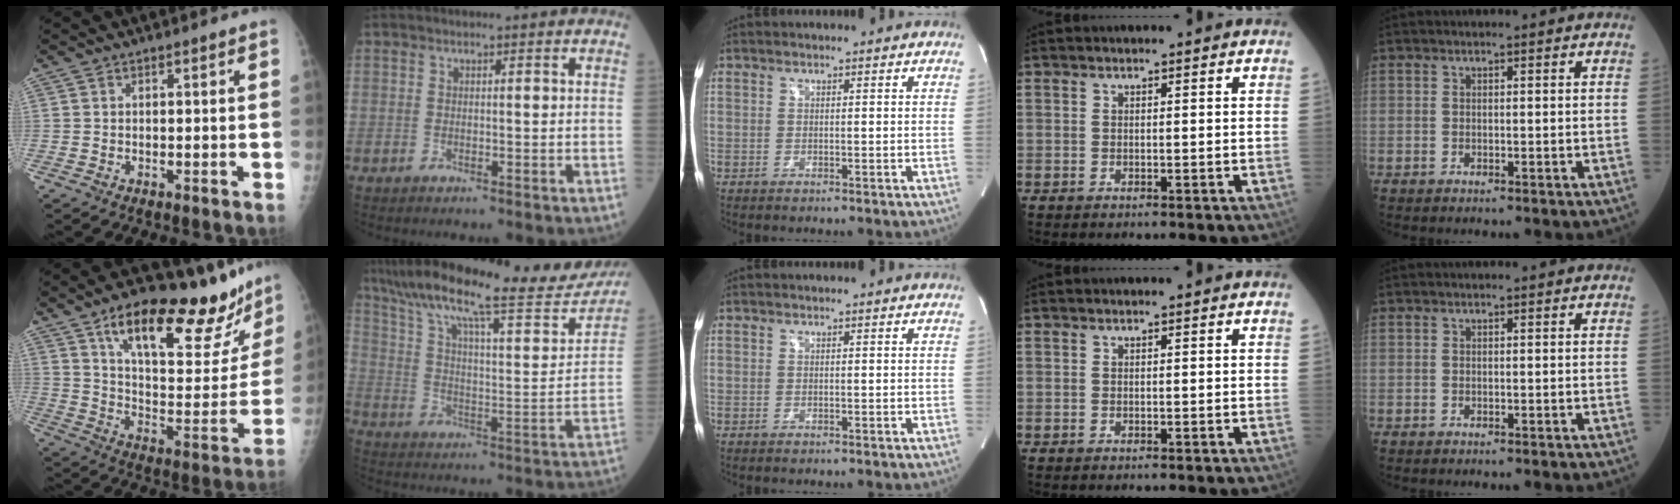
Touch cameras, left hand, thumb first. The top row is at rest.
{"thumb": {"total": 26.3, "force": [18.4, 8.8, 16.7], "torque": [-0.201, -0.070, 0.276]}, "index": {"total": 26.2, "force": [22.4, 4.0, 13.1], "torque": [-0.219, -0.021, 0.314]}}